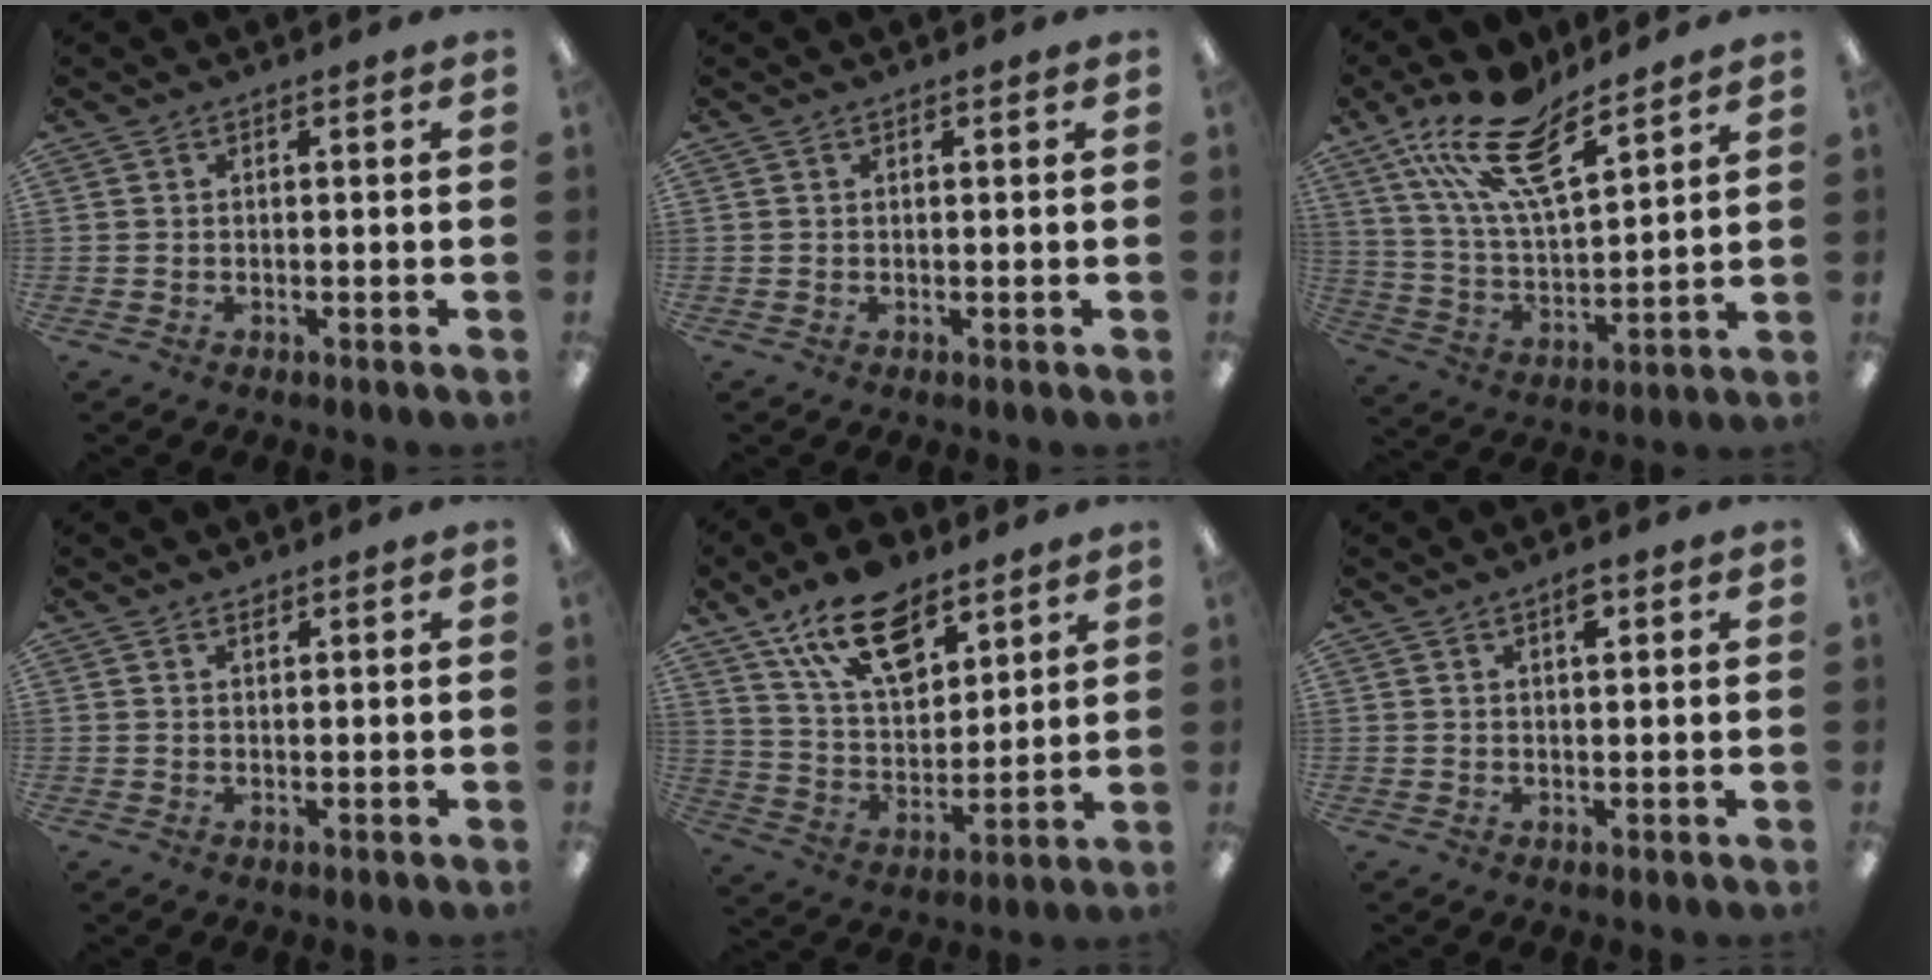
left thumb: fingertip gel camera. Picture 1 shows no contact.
{"total": 0.5, "force": [0.4, 0.2, 0.3], "torque": [-0.007, 0.002, 0.007]}
{"total": 19.3, "force": [13.3, 7.0, 12.2], "torque": [-0.229, -0.067, 0.234]}
{"total": 1.5, "force": [1.3, 0.4, 0.5], "torque": [-0.013, -0.002, 0.025]}
{"total": 16.8, "force": [11.0, 8.5, 9.5], "torque": [-0.172, -0.046, 0.199]}
{"total": 3.2, "force": [2.0, 1.0, 2.2], "torque": [-0.033, -0.003, 0.030]}